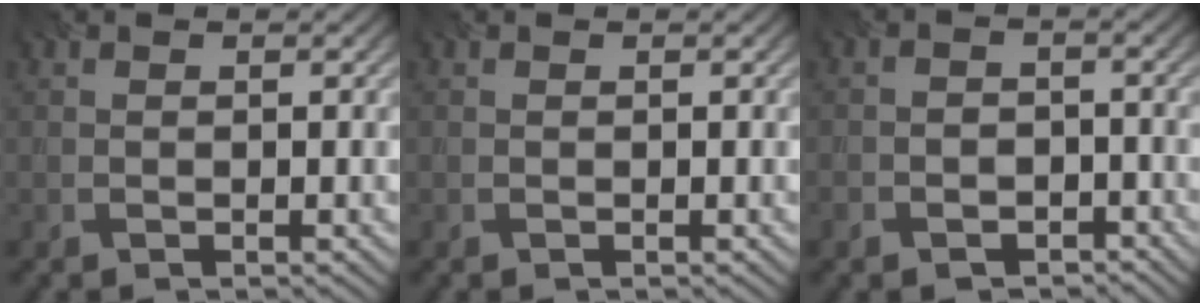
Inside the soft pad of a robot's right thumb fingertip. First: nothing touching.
{"total": 0.0}
{"total": 3.4, "force": [-2.4, 2.1, 1.3], "torque": [-0.013, 0.000, -0.041]}